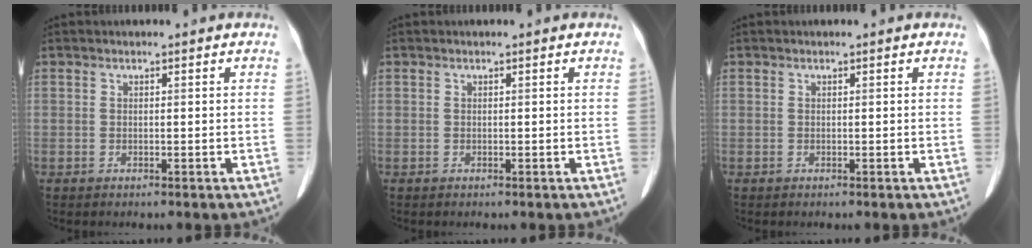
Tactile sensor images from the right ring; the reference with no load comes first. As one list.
[{"total": 0.0}, {"total": 0.0}]